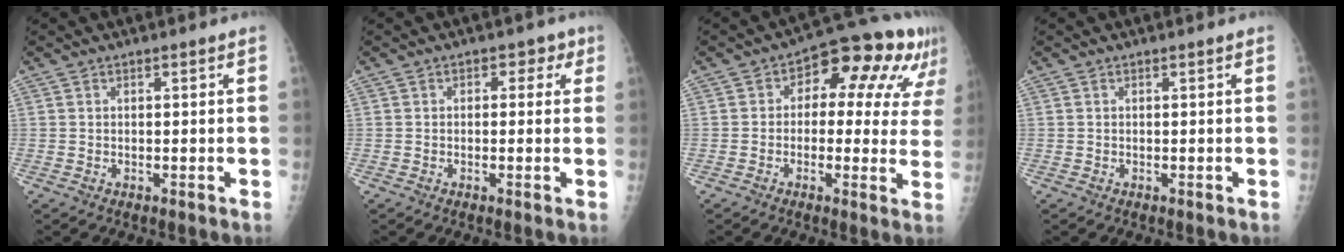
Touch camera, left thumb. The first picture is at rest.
{"total": 3.0, "force": [0.9, 2.3, 1.7], "torque": [0.011, 0.005, -0.001]}
{"total": 15.4, "force": [5.9, 8.5, 11.4], "torque": [-0.085, 0.021, 0.063]}
{"total": 0.0}